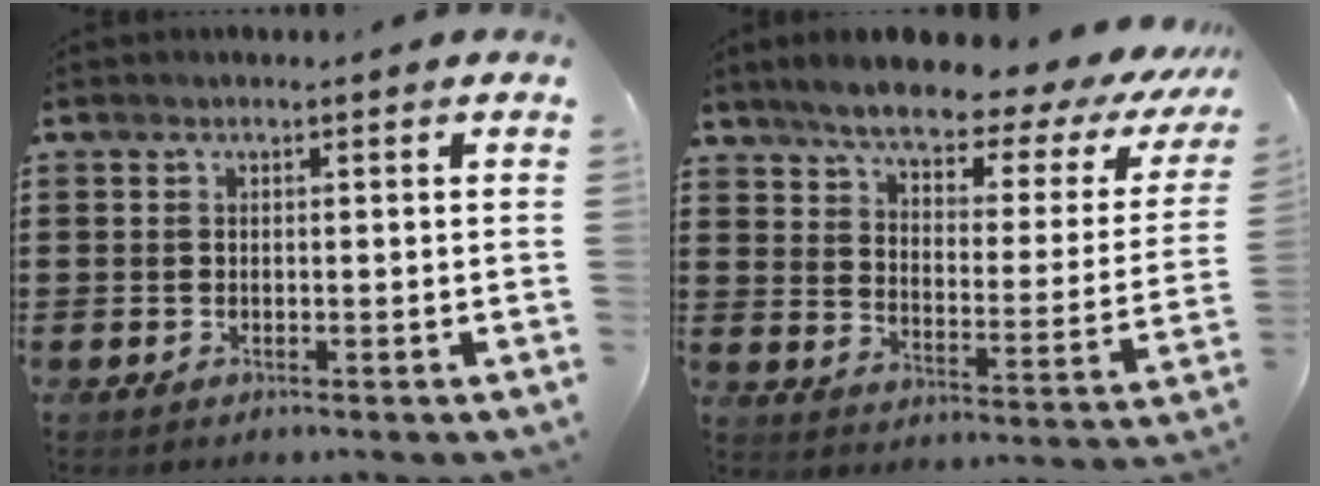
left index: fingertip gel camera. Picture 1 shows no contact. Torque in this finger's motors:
{"motor_torque": [2.14, 0.00, 0.39, 0.21]}